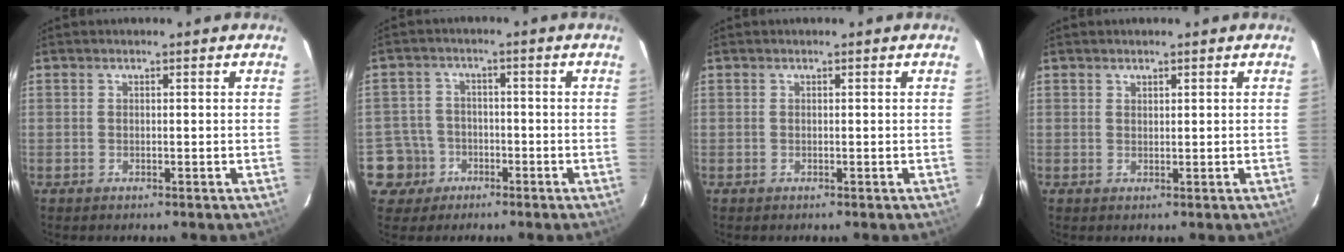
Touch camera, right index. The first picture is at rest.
{"total": 5.9, "force": [-2.6, 5.3, 0.2], "torque": [-0.016, 0.025, -0.046]}
{"total": 0.0}
{"total": 0.8, "force": [0.7, 0.4, 0.1], "torque": [-0.001, 0.001, 0.013]}